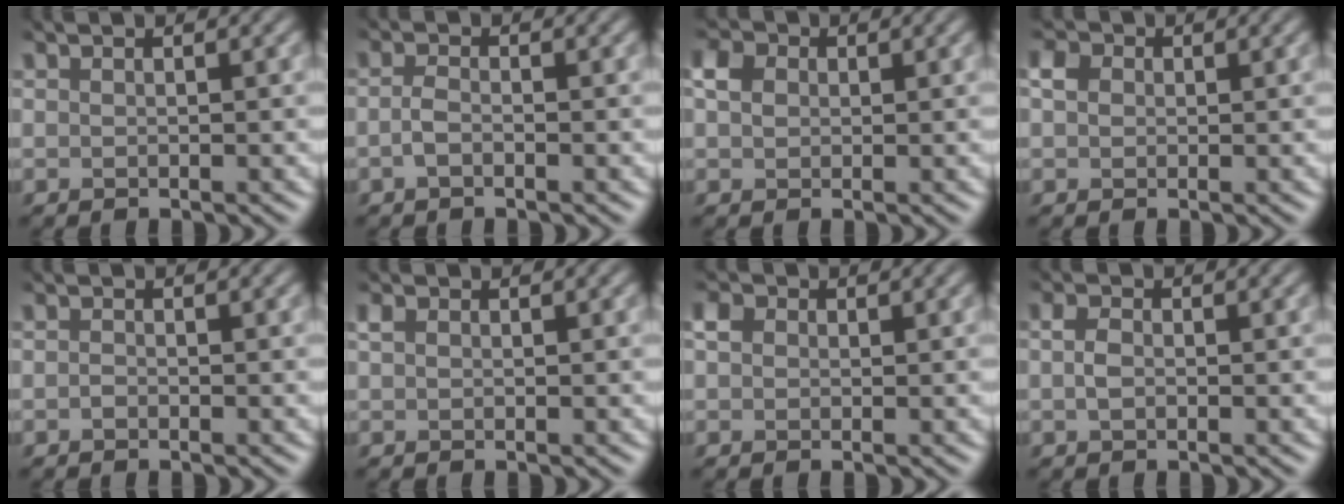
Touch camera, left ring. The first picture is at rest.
{"total": 1.4, "force": [-1.4, 0.1, 0.1], "torque": [-0.014, 0.004, -0.024]}
{"total": 1.5, "force": [-0.1, 1.5, 0.0], "torque": [-0.013, 0.007, -0.002]}
{"total": 1.3, "force": [-0.3, 1.2, -0.3], "torque": [-0.007, 0.007, -0.005]}
{"total": 1.2, "force": [-1.1, -0.2, -0.5], "torque": [0.001, 0.004, -0.015]}
{"total": 0.0}
{"total": 1.2, "force": [-0.4, 1.0, -0.4], "torque": [-0.002, 0.006, -0.007]}
{"total": 1.2, "force": [-1.0, 0.6, 0.2], "torque": [-0.018, 0.003, -0.013]}